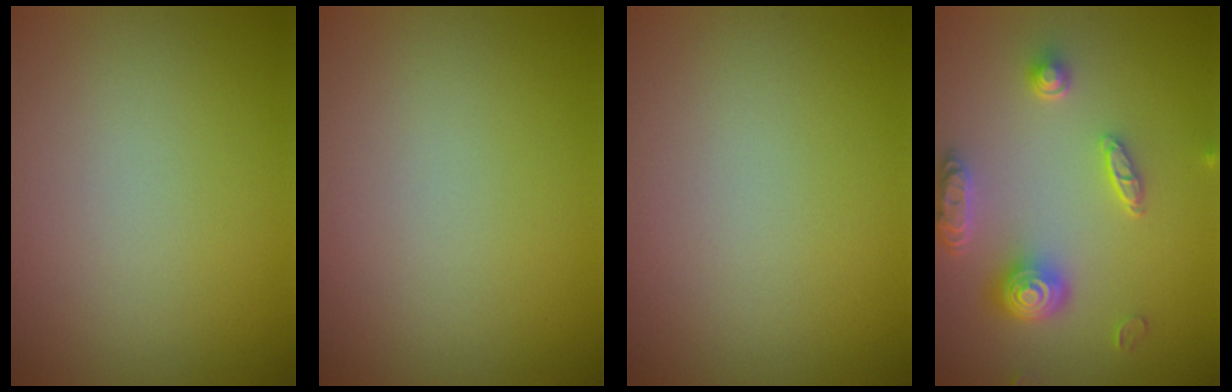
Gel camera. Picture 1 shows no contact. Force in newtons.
{"total": 0.0}
{"total": 0.0}
{"total": 4.8, "press": 3.9, "slide": 2.8}